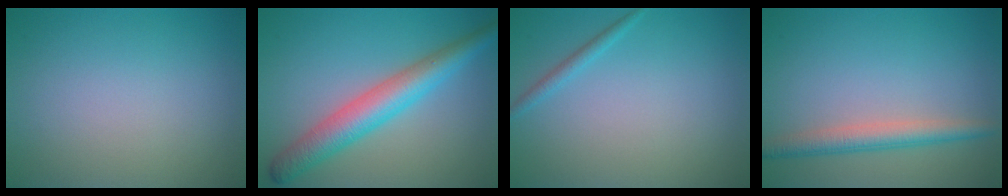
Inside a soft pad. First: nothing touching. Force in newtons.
{"total": 5.4, "press": 5.4, "slide": 0.1}
{"total": 1.1, "press": 1.1, "slide": 0.1}
{"total": 3.0, "press": 3.0, "slide": 0.1}